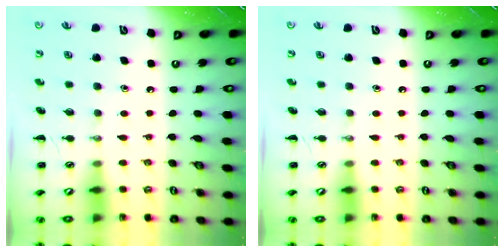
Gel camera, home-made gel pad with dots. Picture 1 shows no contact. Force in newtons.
{"total": 0.0}